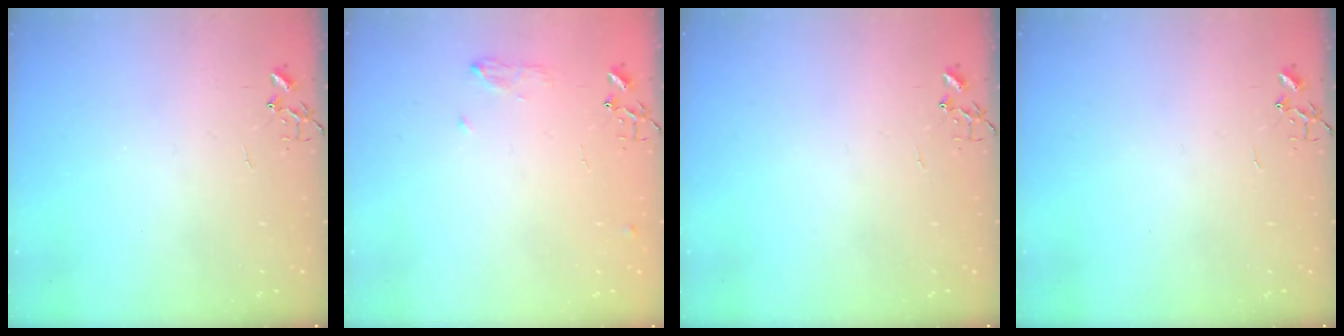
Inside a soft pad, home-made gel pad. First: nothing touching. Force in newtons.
{"total": 6.6, "press": 6.5, "slide": 1.1}
{"total": 0.0}
{"total": 0.0}